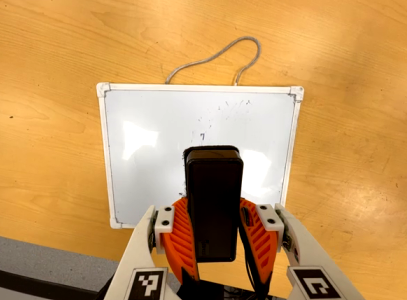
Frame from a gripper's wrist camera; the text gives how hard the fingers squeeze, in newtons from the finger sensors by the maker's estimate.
{"total": 9.5, "left": 8.1, "right": 11.0}